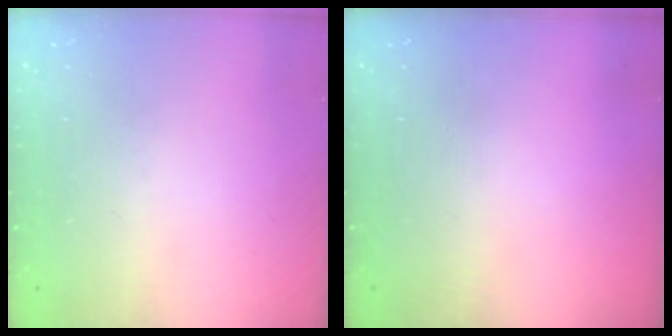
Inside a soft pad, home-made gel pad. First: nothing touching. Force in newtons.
{"total": 0.0}